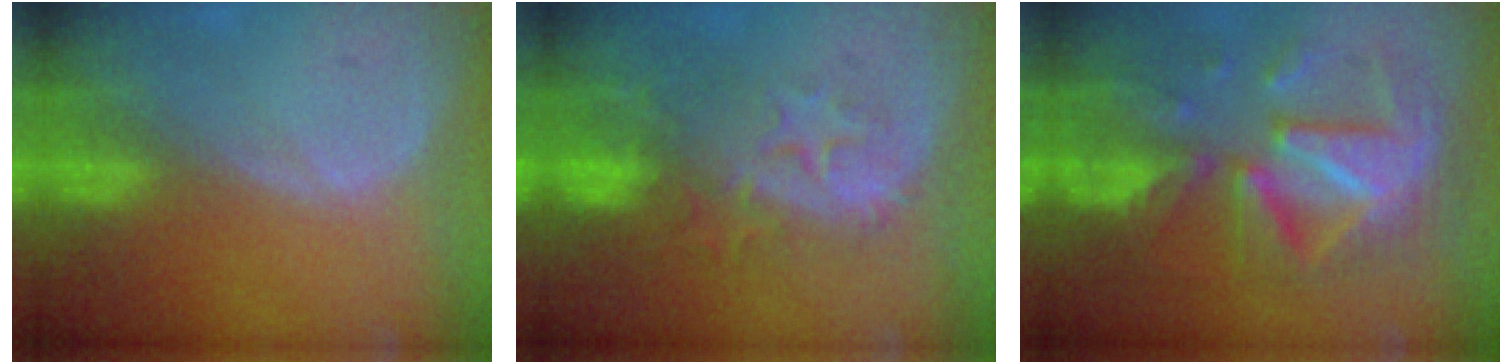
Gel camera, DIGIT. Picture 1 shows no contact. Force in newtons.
{"total": 10.1, "press": 8.7, "slide": 5.1}
{"total": 12.1, "press": 12.0, "slide": 1.3}